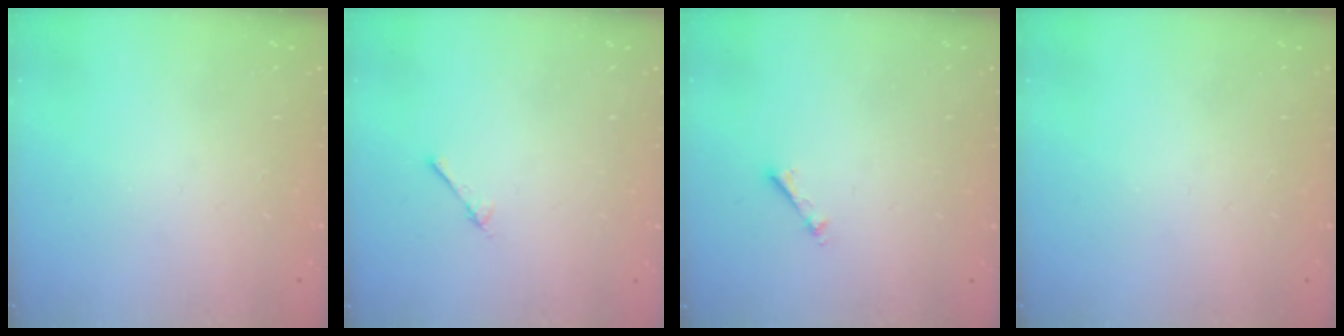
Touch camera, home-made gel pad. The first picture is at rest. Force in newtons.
{"total": 2.4, "press": 2.4, "slide": 0.3}
{"total": 2.7, "press": 2.7, "slide": 0.4}
{"total": 0.0}